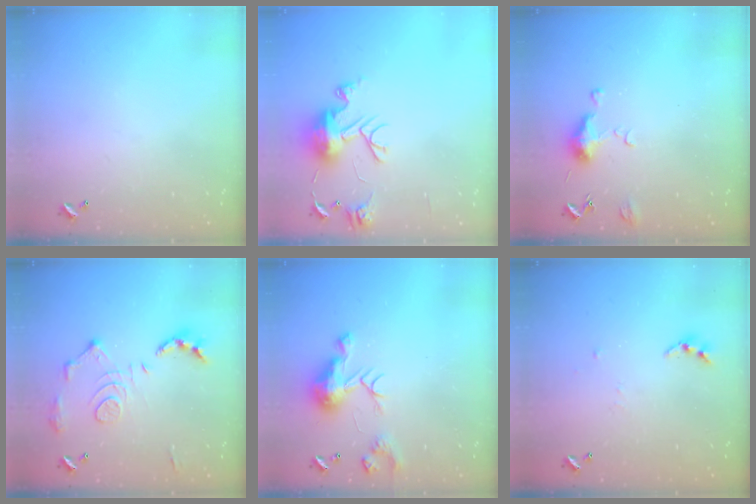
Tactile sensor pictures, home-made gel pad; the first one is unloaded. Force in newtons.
{"total": 10.8, "press": 10.8, "slide": 1.2}
{"total": 5.9, "press": 5.8, "slide": 0.9}
{"total": 14.2, "press": 14.1, "slide": 1.2}
{"total": 9.2, "press": 9.2, "slide": 0.5}
{"total": 4.7, "press": 4.7, "slide": 0.4}